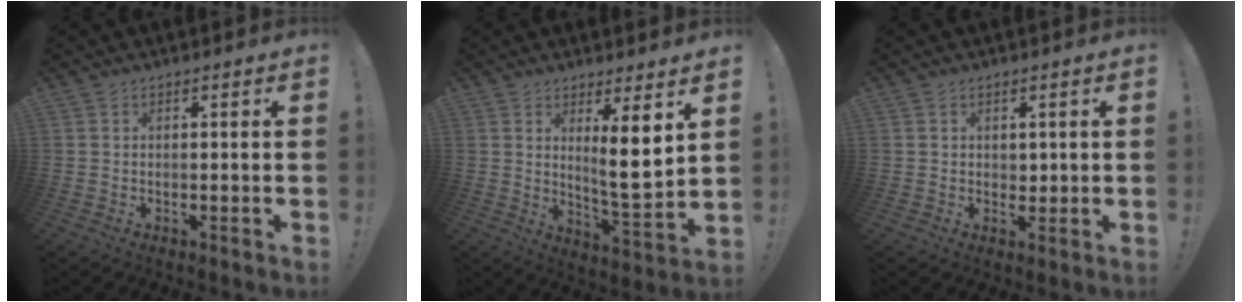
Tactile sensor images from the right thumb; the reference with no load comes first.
{"total": 9.8, "force": [3.8, 1.2, 8.9], "torque": [-0.127, -0.040, 0.061]}
{"total": 2.2, "force": [1.1, 1.9, 0.4], "torque": [0.011, -0.007, 0.015]}